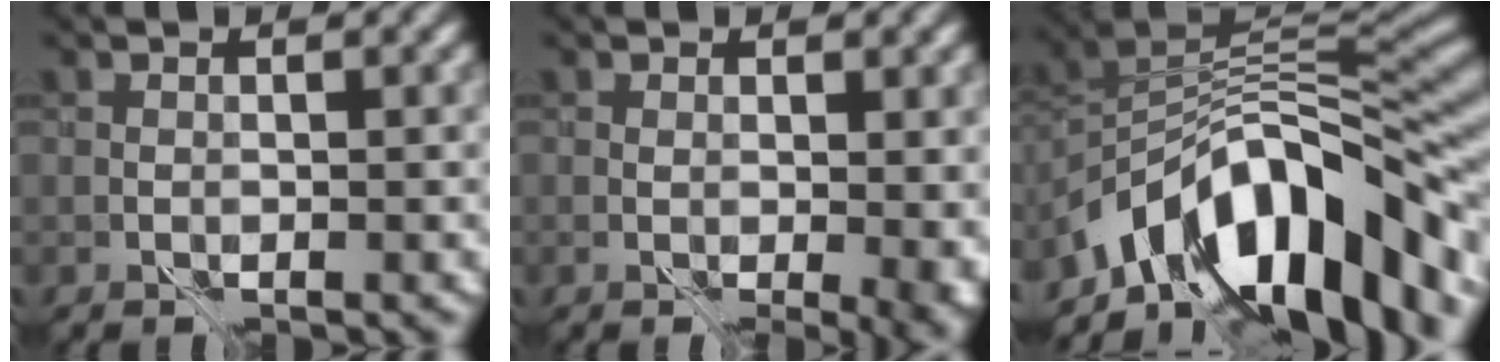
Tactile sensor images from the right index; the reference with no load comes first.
{"total": 3.5, "force": [-0.1, 1.6, 3.1], "torque": [-0.036, -0.005, 0.003]}
{"total": 12.8, "force": [-7.4, 5.3, 9.0], "torque": [-0.131, 0.027, -0.134]}